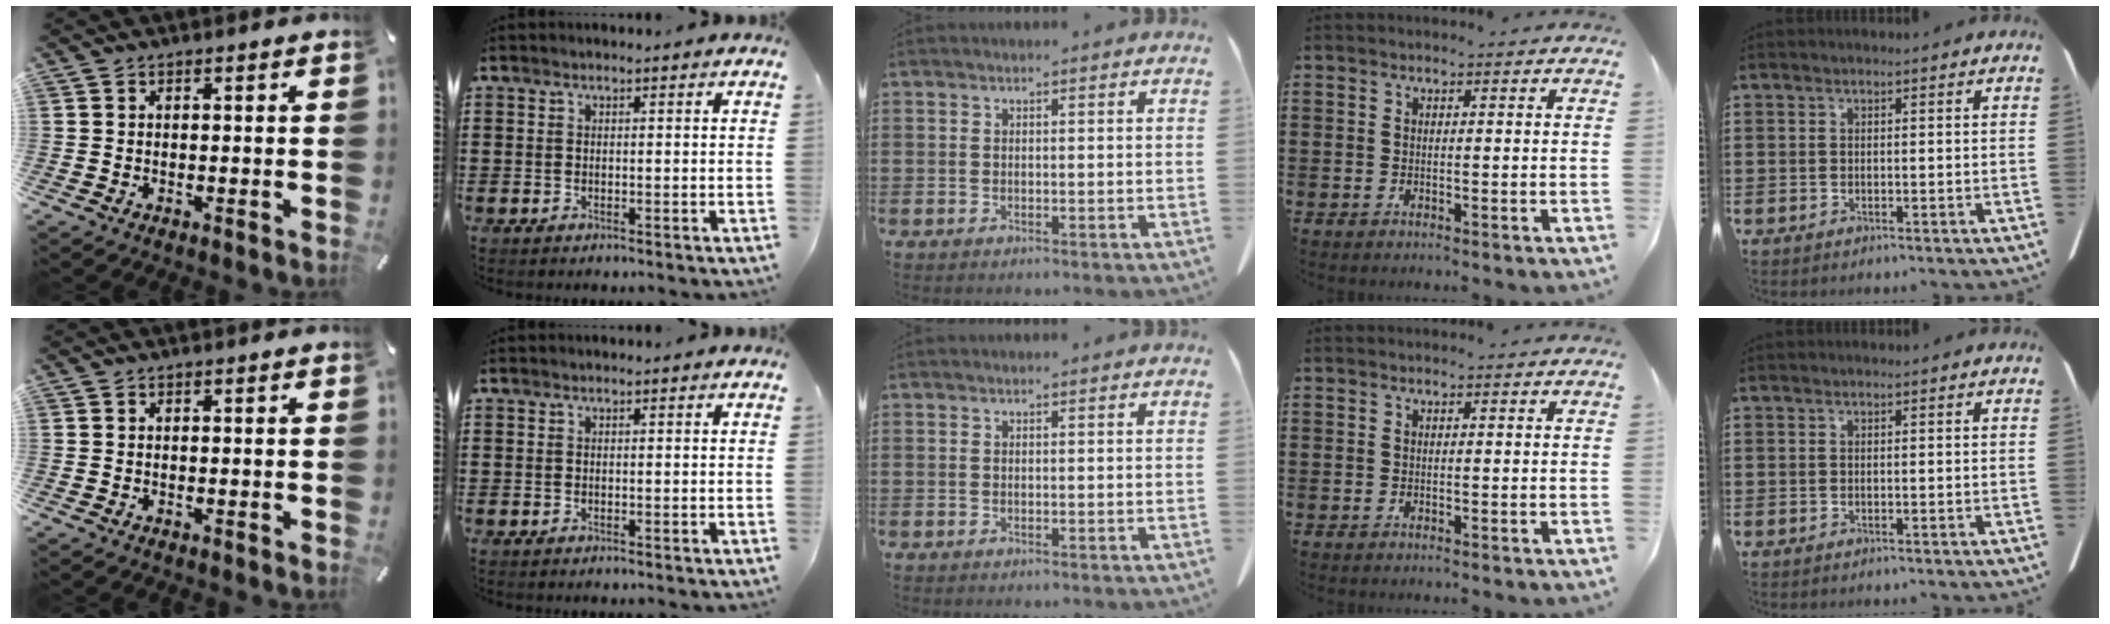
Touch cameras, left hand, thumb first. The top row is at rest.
{}